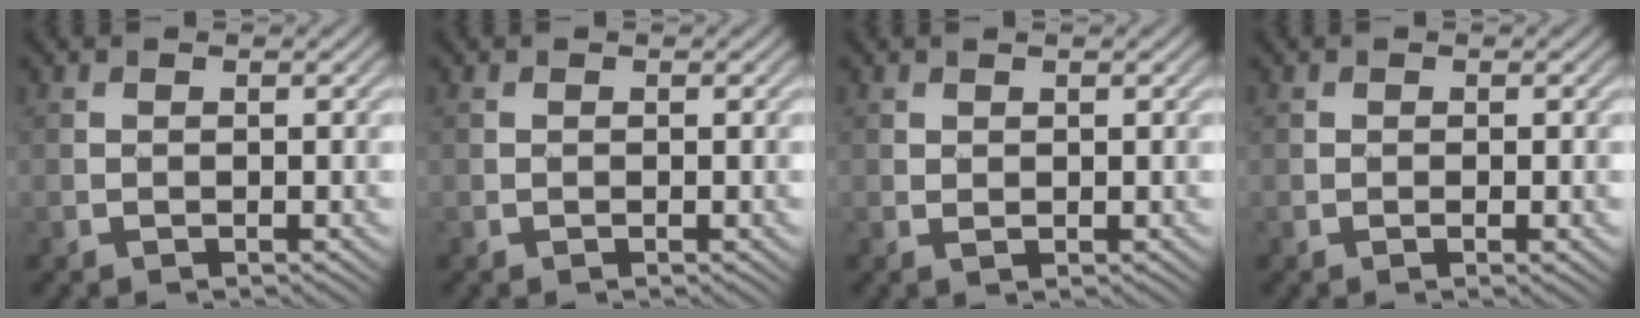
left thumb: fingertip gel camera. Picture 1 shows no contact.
{"total": 0.0}
{"total": 0.9, "force": [0.4, 0.2, 0.8], "torque": [-0.014, 0.001, 0.008]}
{"total": 1.2, "force": [-0.3, 0.2, 1.2], "torque": [-0.019, -0.003, -0.005]}